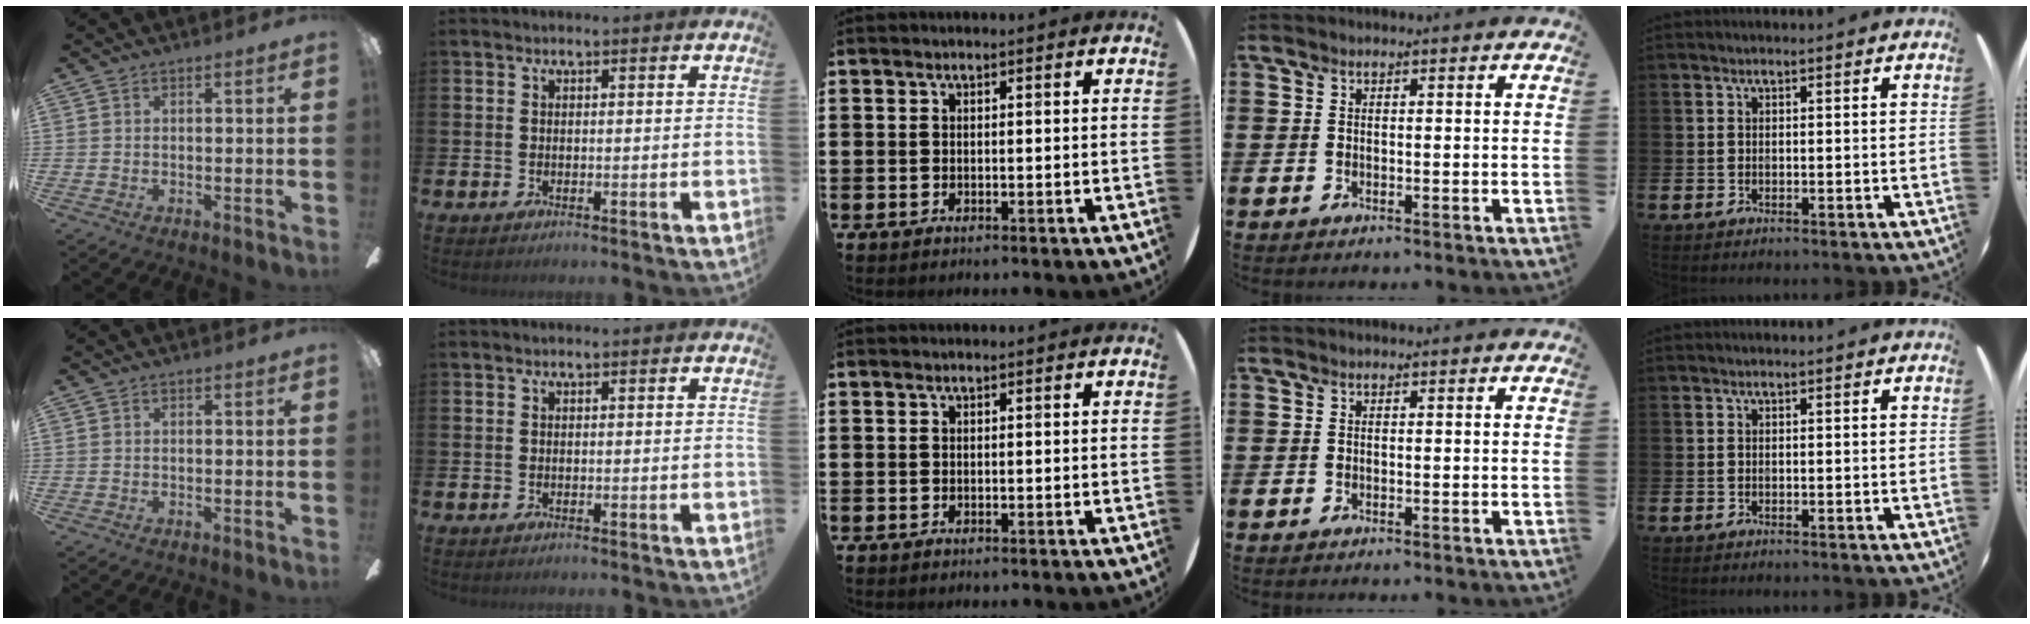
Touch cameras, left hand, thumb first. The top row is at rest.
{}